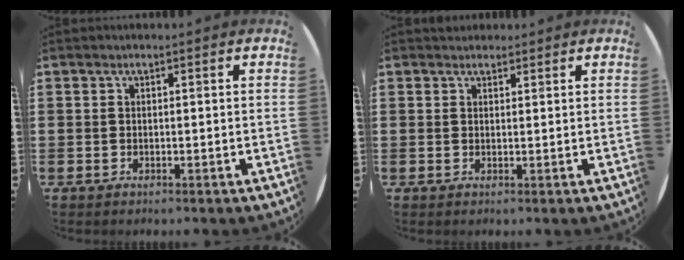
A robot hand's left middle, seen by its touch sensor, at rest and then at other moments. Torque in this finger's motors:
{"motor_torque": [0.62, -0.74, 0.01, 0.01]}